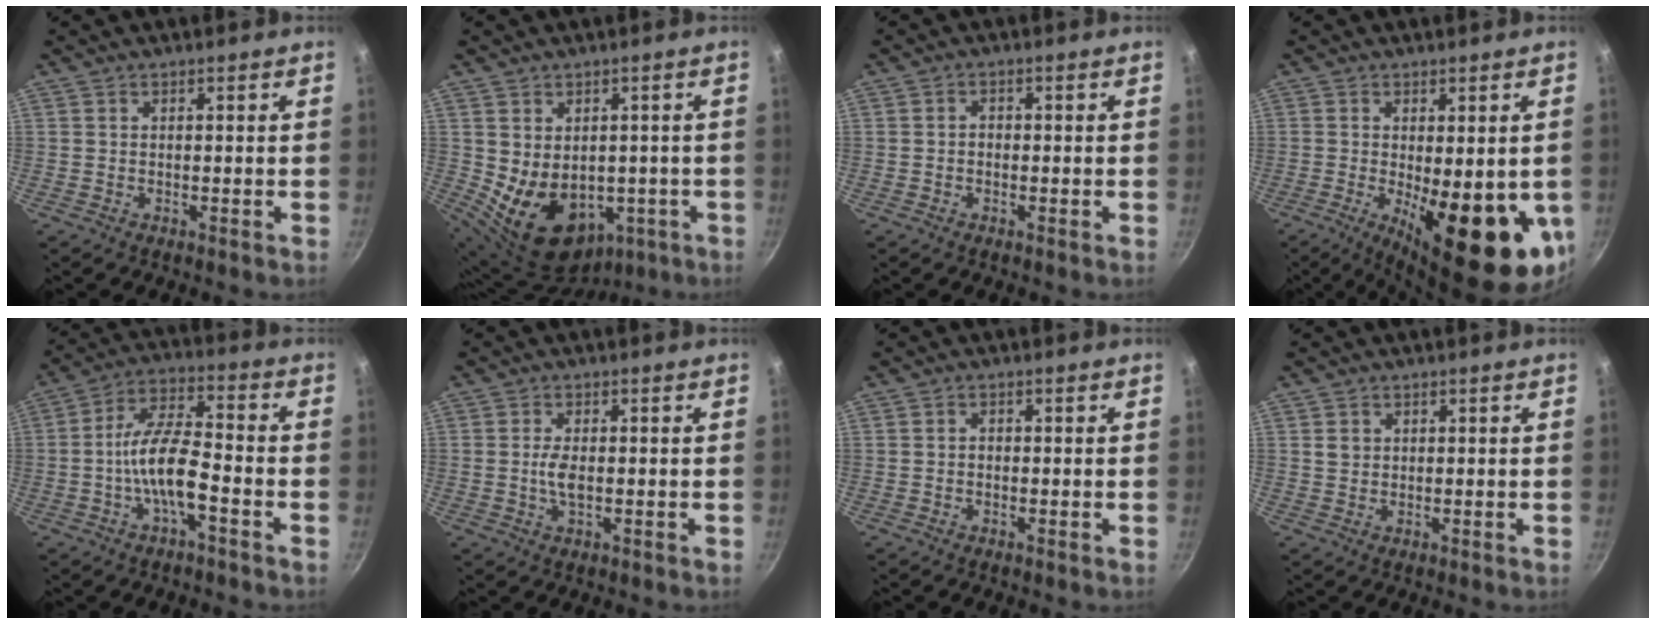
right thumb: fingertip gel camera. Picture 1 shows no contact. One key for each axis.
{"total": 13.1, "fx": -1.6, "fy": 9.9, "fz": 8.5, "tx": -0.113, "ty": -0.009, "tz": 0.012}
{"total": 1.4, "fx": -0.4, "fy": 1.2, "fz": 0.7, "tx": -0.010, "ty": 0.008, "tz": -0.007}
{"total": 17.5, "fx": -3.3, "fy": 6.0, "fz": 16.1, "tx": -0.200, "ty": -0.028, "tz": -0.032}
{"total": 10.3, "fx": -3.5, "fy": 3.4, "fz": 9.1, "tx": -0.163, "ty": 0.041, "tz": -0.074}
{"total": 3.4, "fx": -0.3, "fy": 1.6, "fz": 3.0, "tx": -0.064, "ty": 0.001, "tz": -0.007}
{"total": 1.1, "fx": -0.3, "fy": 0.9, "fz": 0.5, "tx": -0.009, "ty": 0.005, "tz": -0.005}
{"total": 1.8, "fx": 0.5, "fy": 1.6, "fz": 0.7, "tx": -0.005, "ty": 0.004, "tz": 0.009}